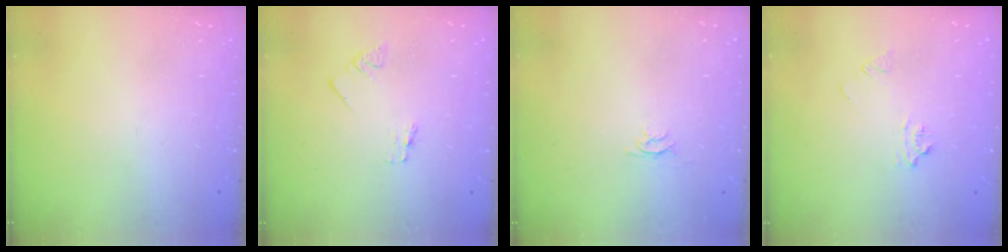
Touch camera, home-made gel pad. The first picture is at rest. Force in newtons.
{"total": 0.0}
{"total": 2.4, "press": 2.4, "slide": 0.3}
{"total": 5.0, "press": 4.9, "slide": 0.6}